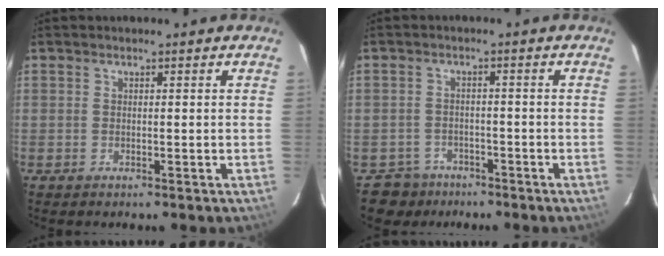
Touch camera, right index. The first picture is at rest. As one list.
[{"total": 4.9, "force": [-3.3, 3.5, -1.0], "torque": [0.018, 0.009, -0.055]}]